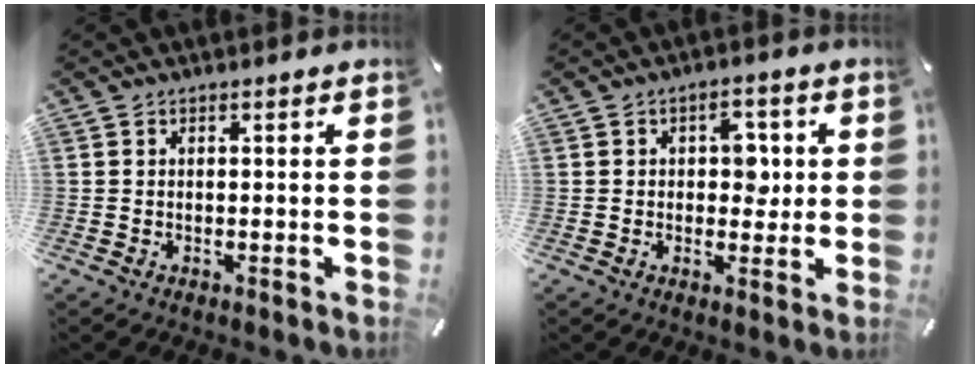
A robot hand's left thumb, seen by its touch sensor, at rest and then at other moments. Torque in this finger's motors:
{"motor_torque": [1.11, 1.34, 0.59, -0.82, 0.03]}